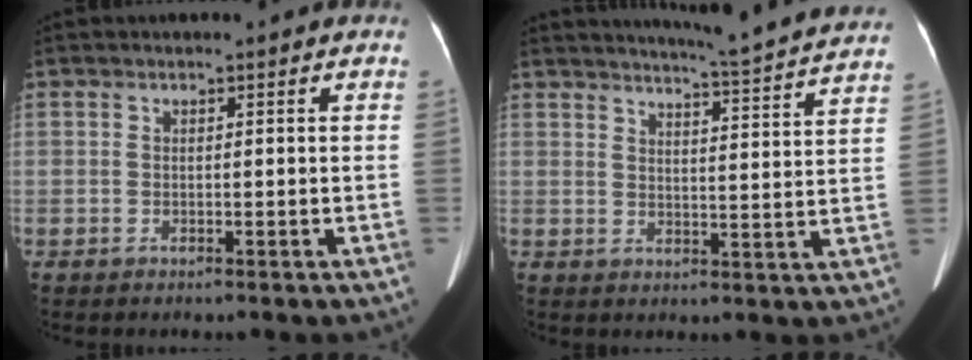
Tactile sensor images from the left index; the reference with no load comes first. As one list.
[{"total": 15.0, "force": [14.2, -1.3, 4.8], "torque": [-0.082, -0.044, 0.168]}]